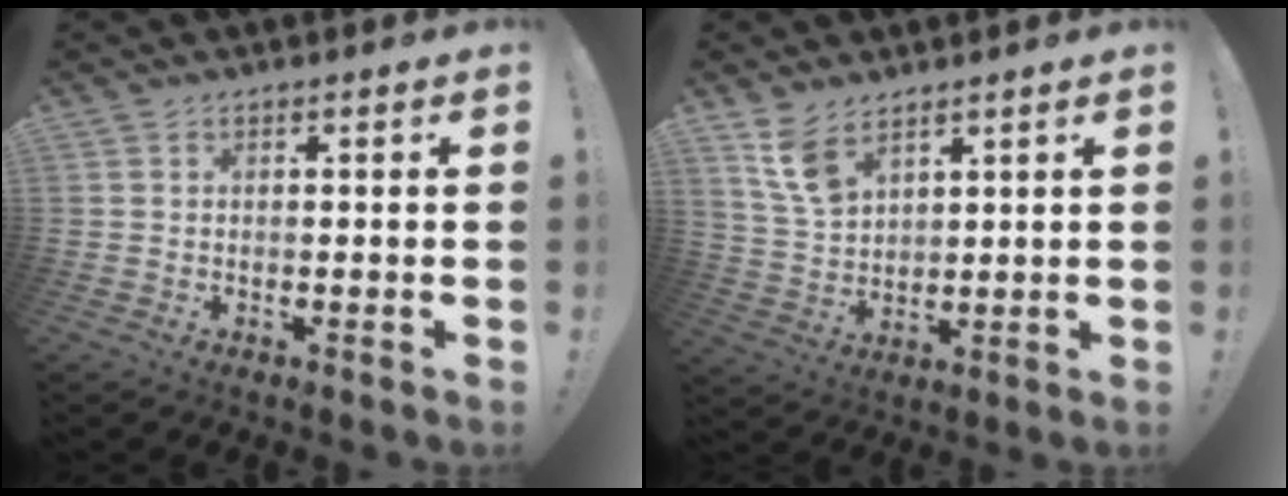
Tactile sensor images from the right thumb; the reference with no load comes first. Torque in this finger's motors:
{"motor_torque": [0.04, 0.07, 0.22, 0.51, 0.06]}